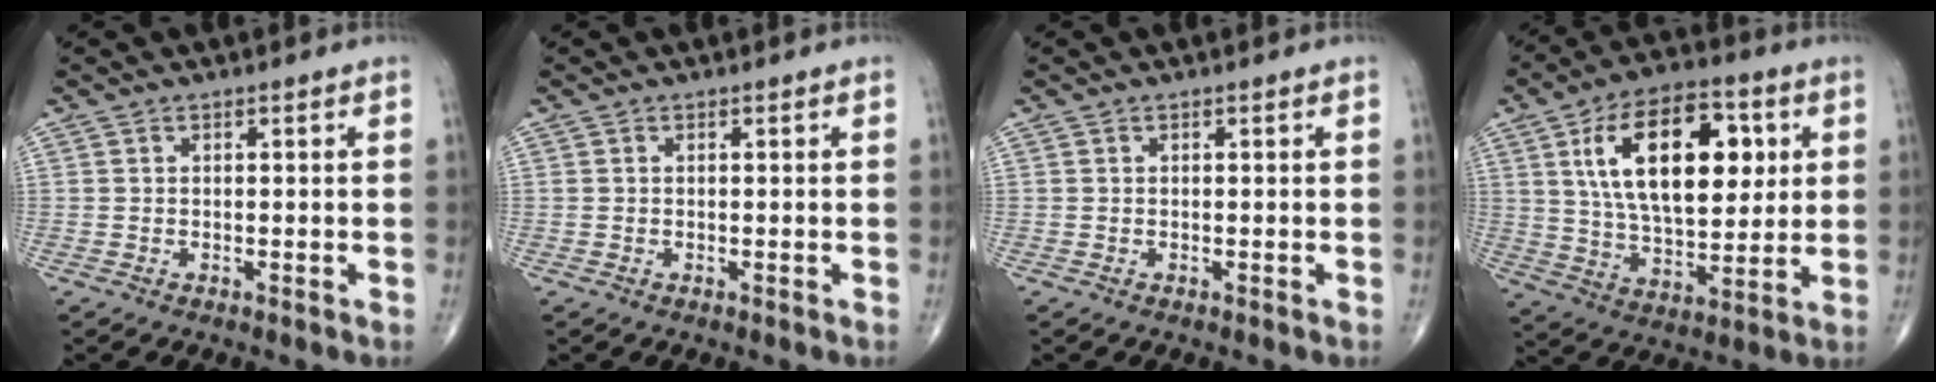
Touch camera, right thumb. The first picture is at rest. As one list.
[{"total": 0.0}, {"total": 0.0}, {"total": 21.7, "force": [6.0, 11.2, 17.5], "torque": [-0.258, -0.012, 0.100]}]